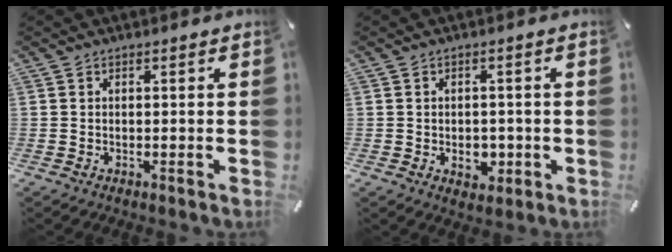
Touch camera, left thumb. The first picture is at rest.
{"total": 4.5, "force": [-0.9, 3.5, 2.6], "torque": [-0.019, -0.005, -0.018]}